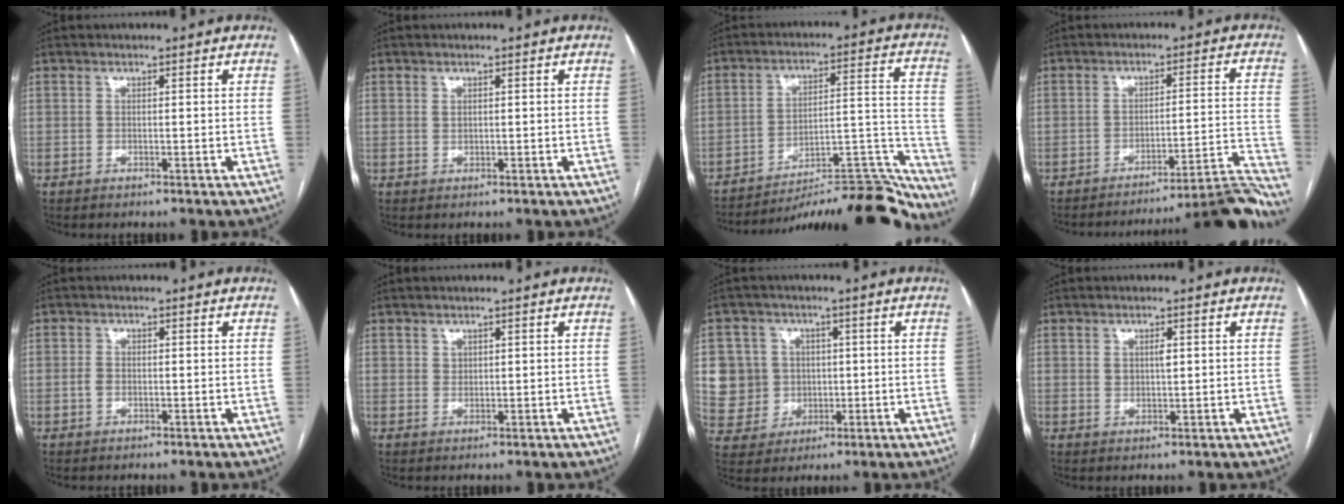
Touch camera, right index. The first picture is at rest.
{"total": 0.6, "force": [0.2, 0.5, 0.3], "torque": [-0.005, -0.001, 0.004]}
{"total": 24.5, "force": [-23.2, 2.8, 7.5], "torque": [-0.027, 0.039, -0.321]}
{"total": 18.5, "force": [-17.8, -2.1, 4.5], "torque": [0.011, 0.010, -0.227]}
{"total": 1.0, "force": [-0.2, 0.8, 0.6], "torque": [-0.012, 0.002, -0.002]}
{"total": 0.8, "force": [0.6, 0.6, 0.1], "torque": [0.006, -0.003, 0.009]}
{"total": 8.4, "force": [0.8, 8.2, 1.3], "torque": [-0.041, 0.021, 0.025]}
{"total": 1.9, "force": [0.6, 0.9, 1.6], "torque": [-0.027, -0.001, 0.012]}